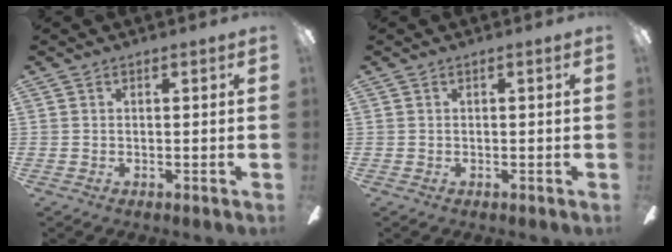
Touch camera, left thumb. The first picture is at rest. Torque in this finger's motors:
{"motor_torque": [-0.03, -0.01, 0.02, 0.00, 0.00]}